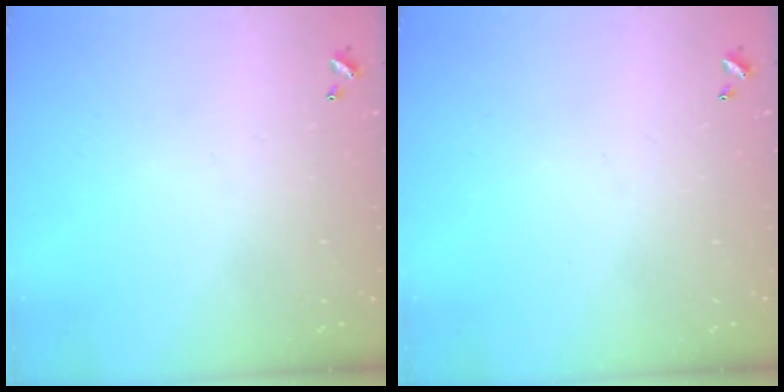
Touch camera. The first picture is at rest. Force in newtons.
{"total": 0.0}